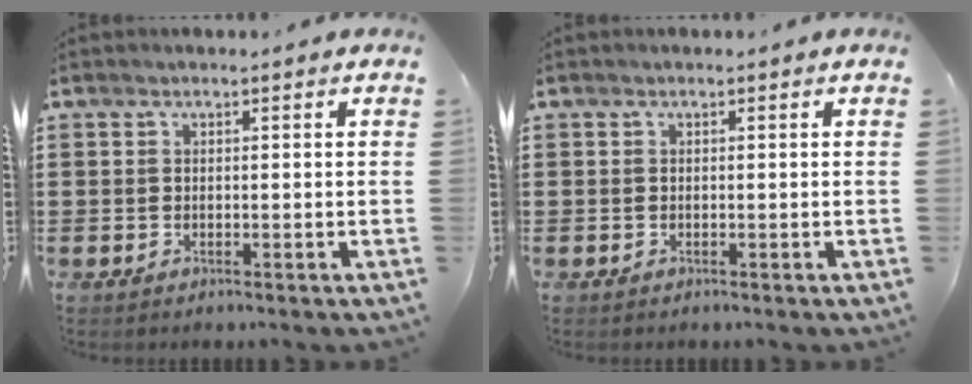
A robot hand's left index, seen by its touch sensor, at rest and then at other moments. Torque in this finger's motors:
{"motor_torque": [0.00, 0.00, 0.02, -0.01]}